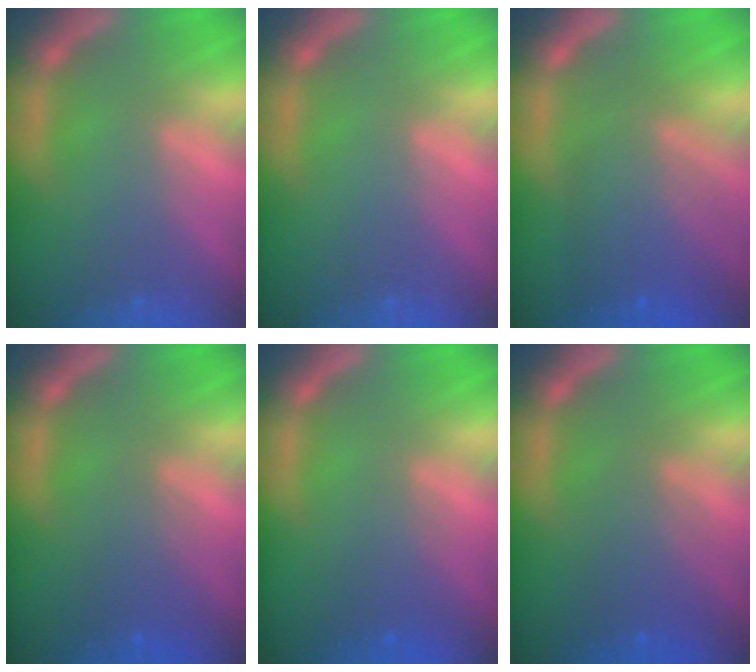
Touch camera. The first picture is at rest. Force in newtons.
{"total": 0.0}
{"total": 6.5}
{"total": 2.4}
{"total": 2.0}
{"total": 3.6}